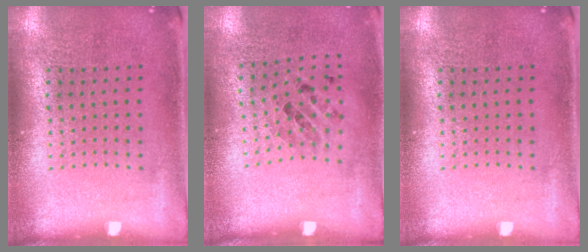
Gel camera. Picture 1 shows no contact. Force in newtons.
{"total": 0.9, "press": 0.8, "slide": 0.5}
{"total": 0.0}